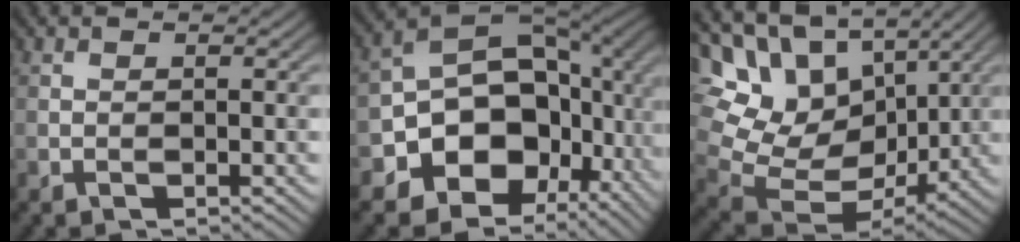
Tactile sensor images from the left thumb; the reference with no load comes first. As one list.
[{"total": 18.5, "force": [-2.6, 13.9, 11.9], "torque": [-0.210, -0.056, -0.012]}, {"total": 16.5, "force": [7.1, 10.9, 10.2], "torque": [-0.244, 0.019, 0.148]}]